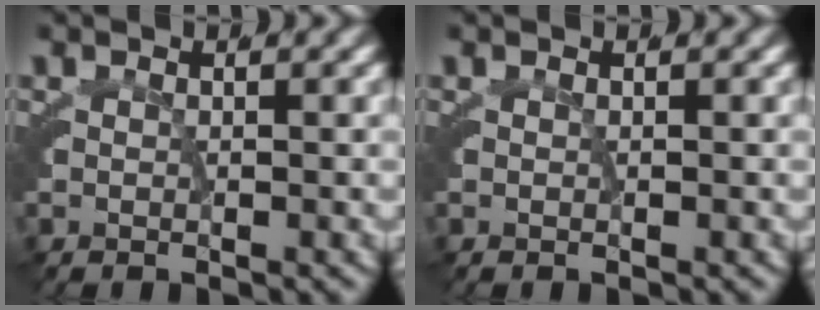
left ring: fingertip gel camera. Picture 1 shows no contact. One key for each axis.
{"total": 0.0}